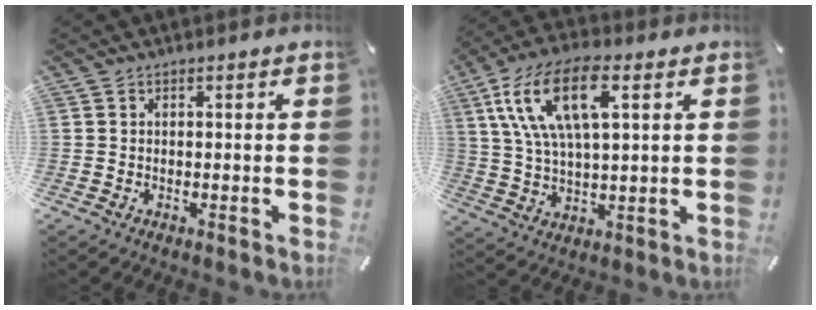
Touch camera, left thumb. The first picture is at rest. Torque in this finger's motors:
{"motor_torque": [2.53, 2.48, 1.47, -1.30, 0.81]}